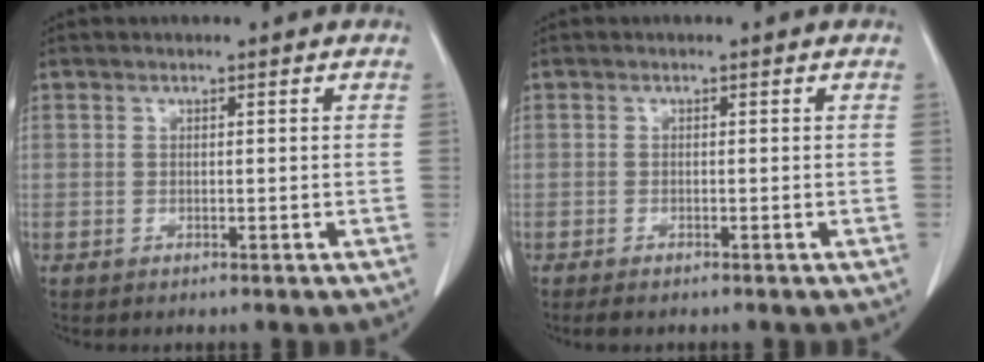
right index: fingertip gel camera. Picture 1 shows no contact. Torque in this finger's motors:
{"motor_torque": [0.20, -0.14, 0.06, 0.02]}